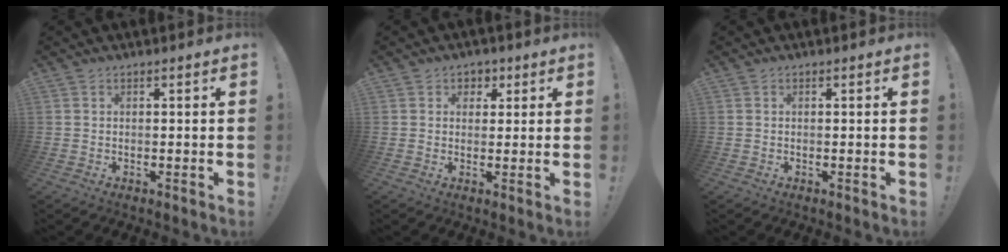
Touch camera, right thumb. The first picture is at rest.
{"total": 3.6, "force": [1.1, 3.3, 0.8], "torque": [0.003, -0.006, 0.018]}
{"total": 0.0}